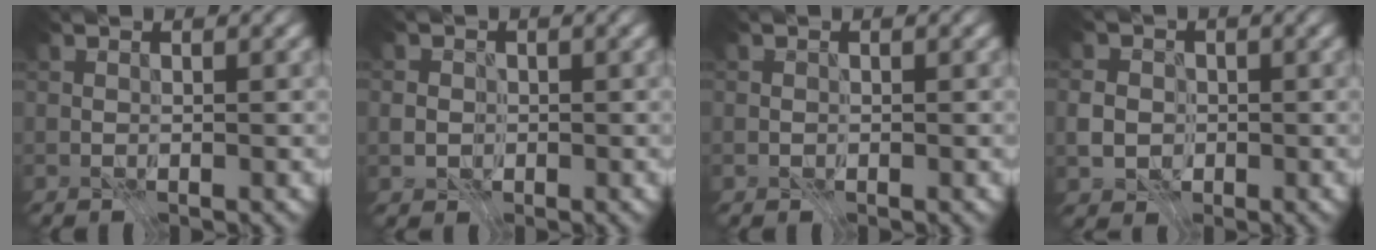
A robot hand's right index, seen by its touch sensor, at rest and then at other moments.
{"total": 1.9, "force": [-0.3, 1.8, 0.5], "torque": [-0.013, 0.002, -0.004]}
{"total": 0.5, "force": [-0.1, 0.5, 0.0], "torque": [0.000, 0.000, -0.004]}
{"total": 3.3, "force": [-0.6, 3.0, 1.3], "torque": [-0.027, 0.000, -0.019]}